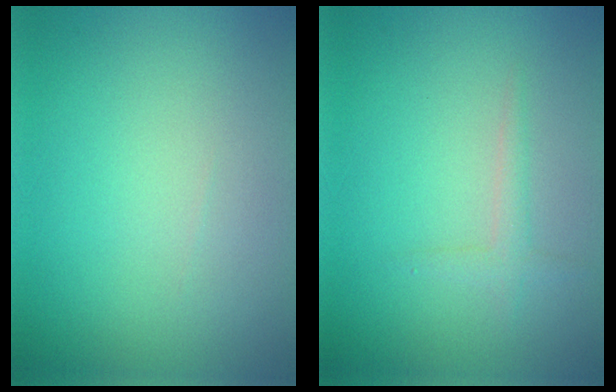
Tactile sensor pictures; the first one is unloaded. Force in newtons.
{"total": 1.3, "press": 1.3, "slide": 0.1}